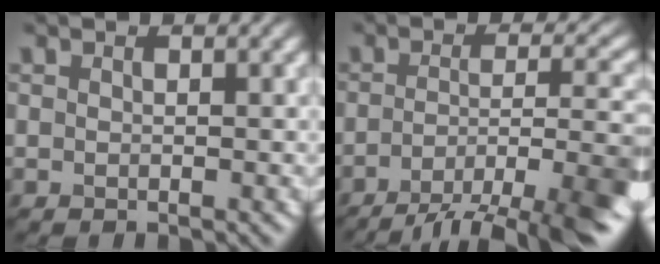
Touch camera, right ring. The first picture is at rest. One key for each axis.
{"total": 9.2, "fx": -4.8, "fy": 2.6, "fz": 7.3, "tx": -0.108, "ty": -0.004, "tz": -0.076}